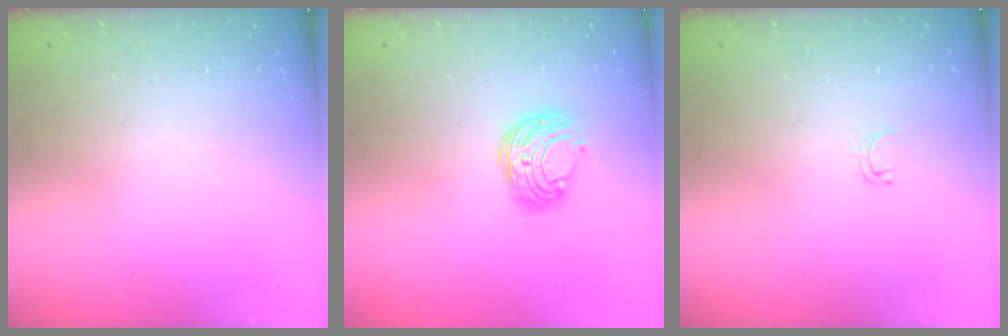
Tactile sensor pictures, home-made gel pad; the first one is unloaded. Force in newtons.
{"total": 9.5, "press": 9.5, "slide": 0.6}
{"total": 3.3, "press": 3.2, "slide": 0.2}